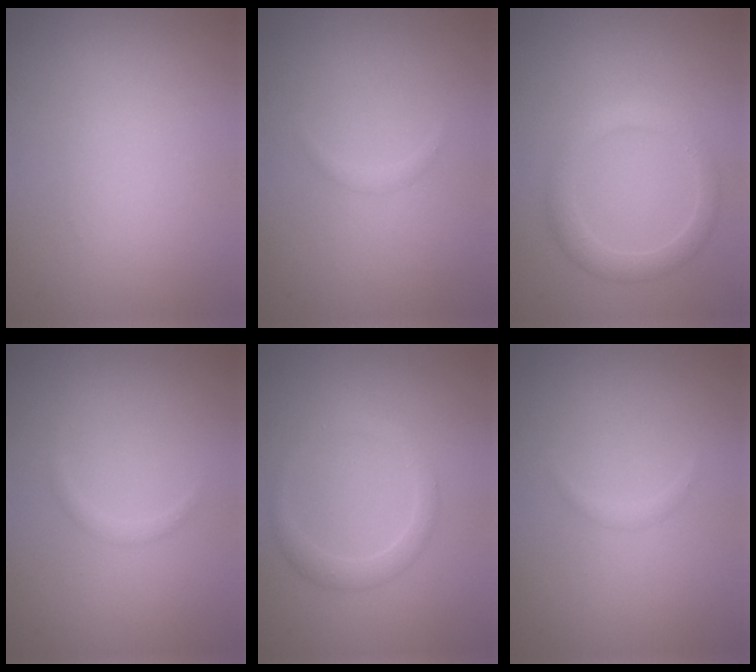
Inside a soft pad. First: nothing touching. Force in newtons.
{"total": 0.6, "press": 0.6, "slide": 0.1}
{"total": 2.3, "press": 2.3, "slide": 0.1}
{"total": 0.7, "press": 0.7, "slide": 0.0}
{"total": 1.6, "press": 1.6, "slide": 0.1}
{"total": 0.6, "press": 0.6, "slide": 0.1}